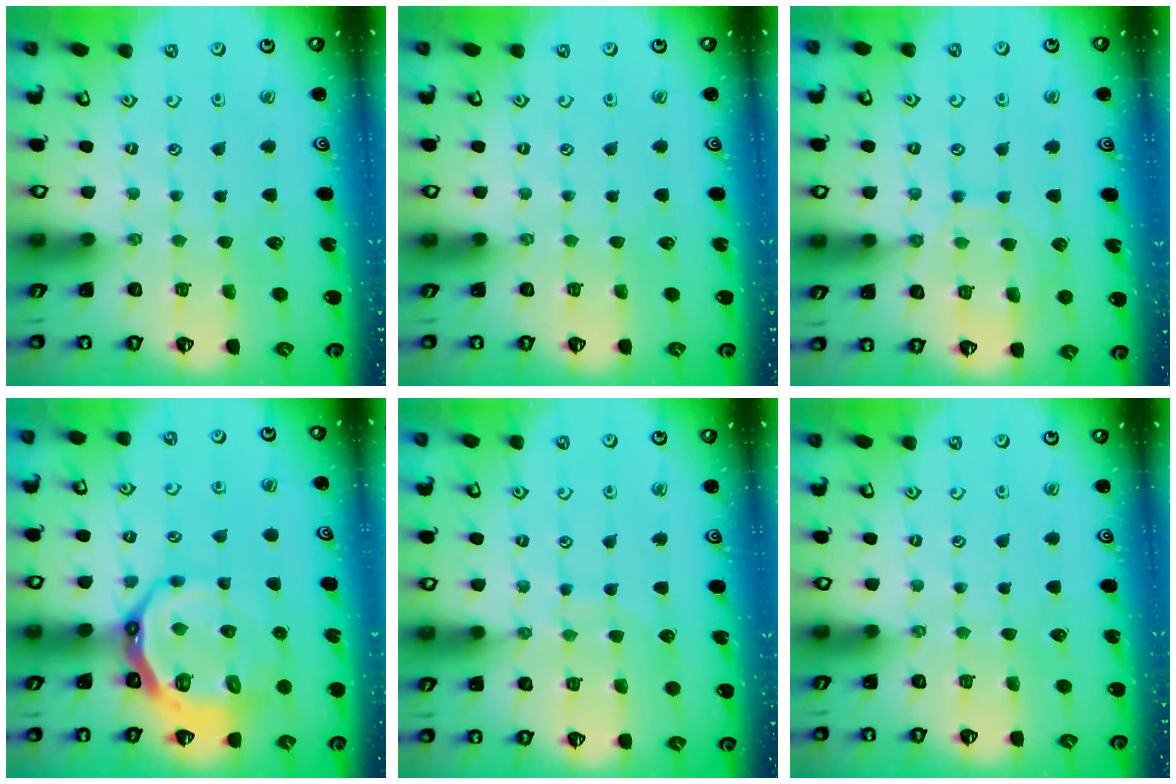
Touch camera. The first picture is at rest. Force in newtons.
{"total": 0.0}
{"total": 11.3, "press": 11.2, "slide": 0.9}
{"total": 15.2, "press": 14.7, "slide": 3.8}
{"total": 6.3, "press": 6.3, "slide": 0.6}
{"total": 0.0}